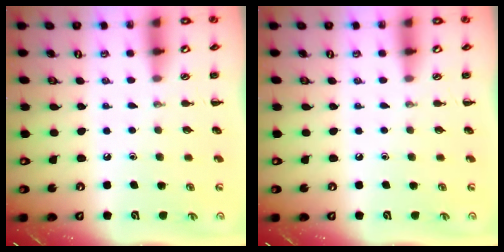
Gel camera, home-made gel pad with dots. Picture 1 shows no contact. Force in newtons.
{"total": 0.0}